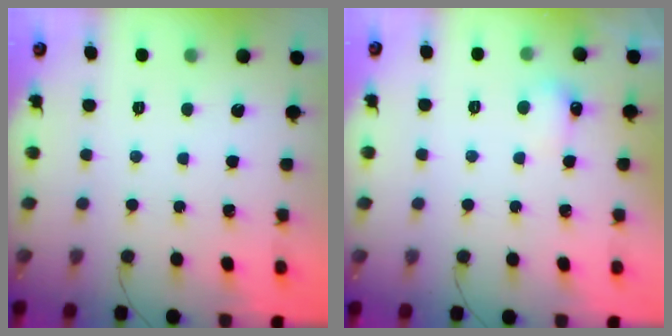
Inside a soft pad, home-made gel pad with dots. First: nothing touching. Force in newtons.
{"total": 4.3, "press": 4.1, "slide": 1.1}